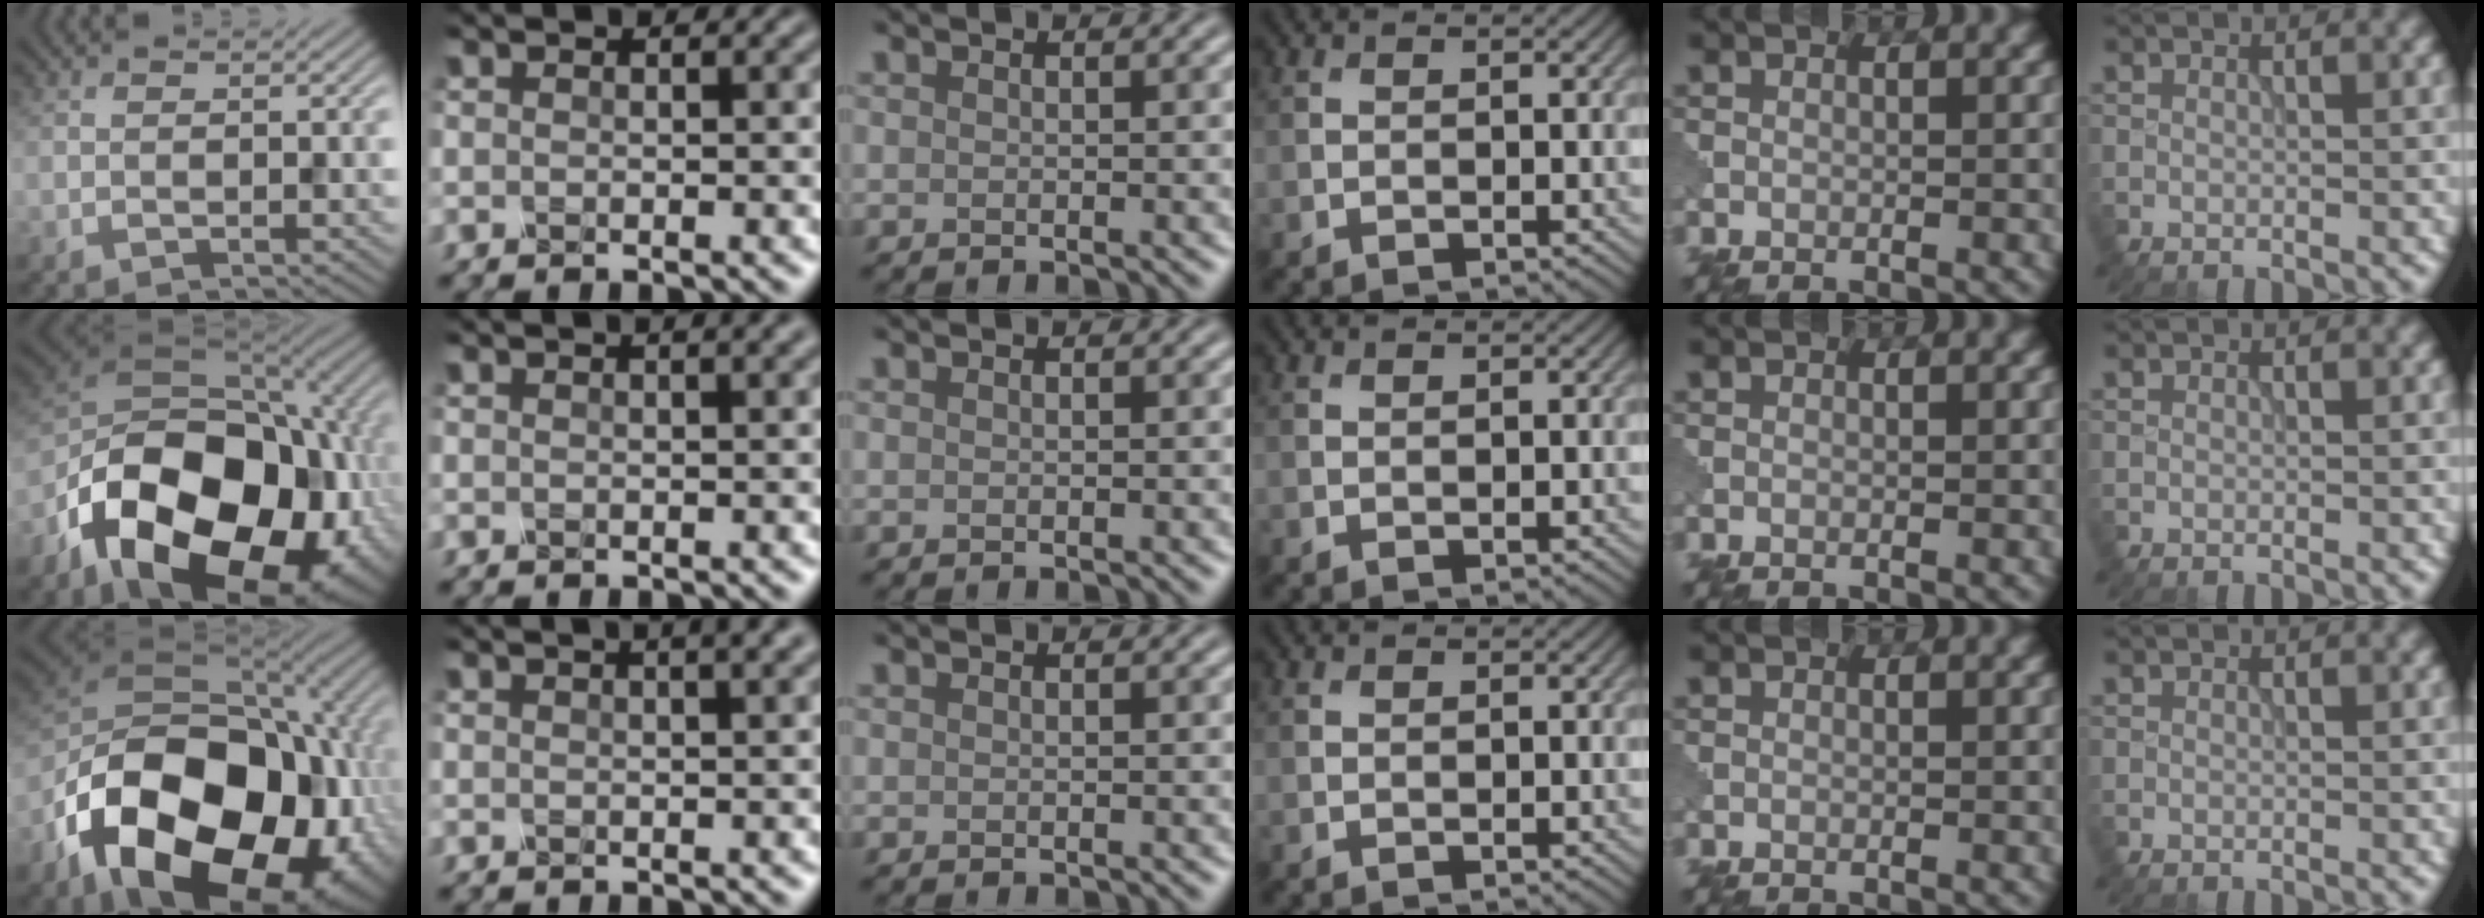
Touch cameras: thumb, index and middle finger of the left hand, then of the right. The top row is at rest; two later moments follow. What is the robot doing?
{"motion": "shake", "object": "sieve"}